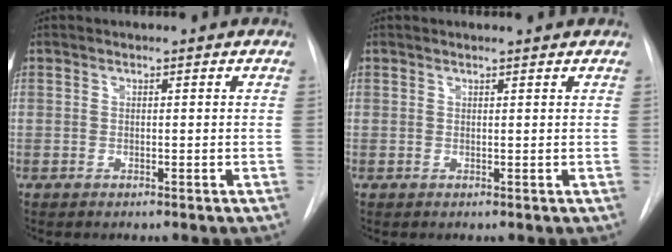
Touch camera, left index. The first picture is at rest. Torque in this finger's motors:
{"motor_torque": [0.40, -0.45, 0.03, 0.00]}